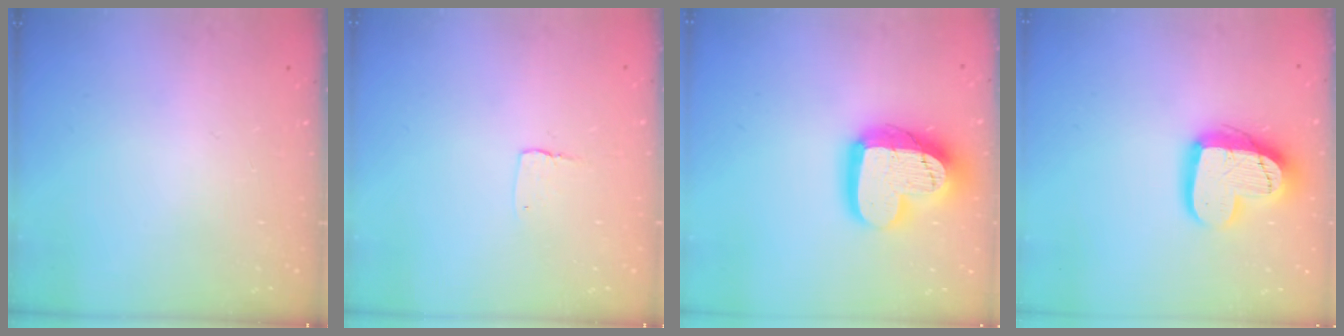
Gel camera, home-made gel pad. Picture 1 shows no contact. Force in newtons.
{"total": 2.9, "press": 2.9, "slide": 0.2}
{"total": 19.9, "press": 19.9, "slide": 1.5}
{"total": 16.1, "press": 16.1, "slide": 1.0}